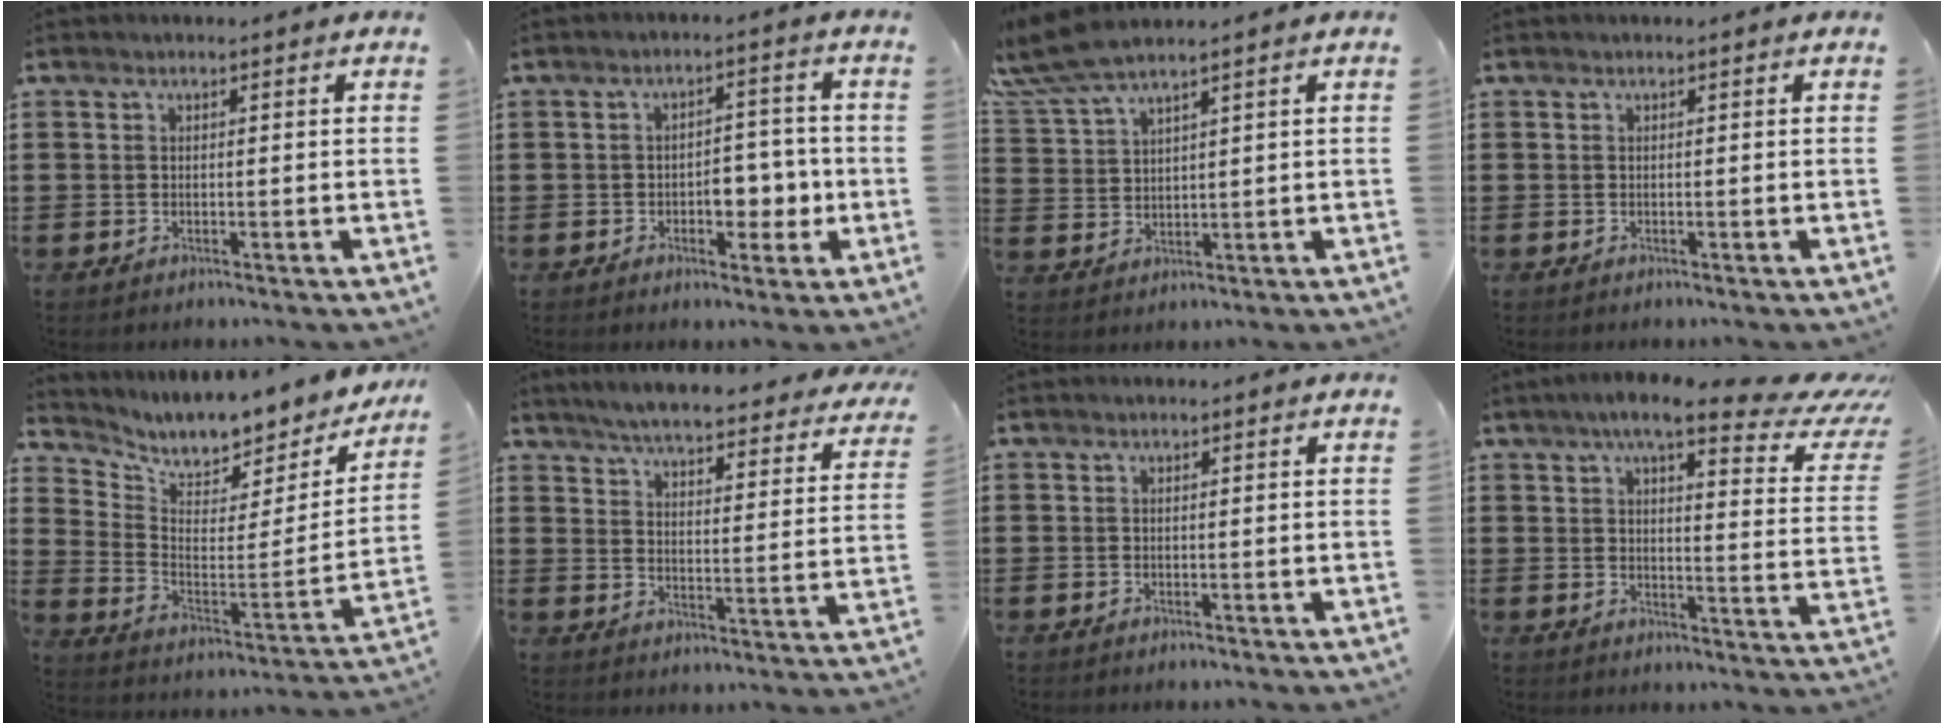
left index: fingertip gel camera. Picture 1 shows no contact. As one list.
[{"total": 5.4, "force": [-1.5, 3.5, 3.9], "torque": [-0.049, -0.001, -0.034]}, {"total": 5.7, "force": [4.7, 0.8, 3.2], "torque": [-0.086, -0.013, 0.083]}, {"total": 0.0}, {"total": 6.9, "force": [6.4, 1.7, 2.0], "torque": [-0.061, -0.062, 0.104]}, {"total": 4.9, "force": [4.7, -0.1, 1.2], "torque": [-0.049, -0.036, 0.077]}, {"total": 0.0}, {"total": 9.3, "force": [6.6, 2.4, 6.2], "torque": [-0.109, -0.029, 0.105]}]